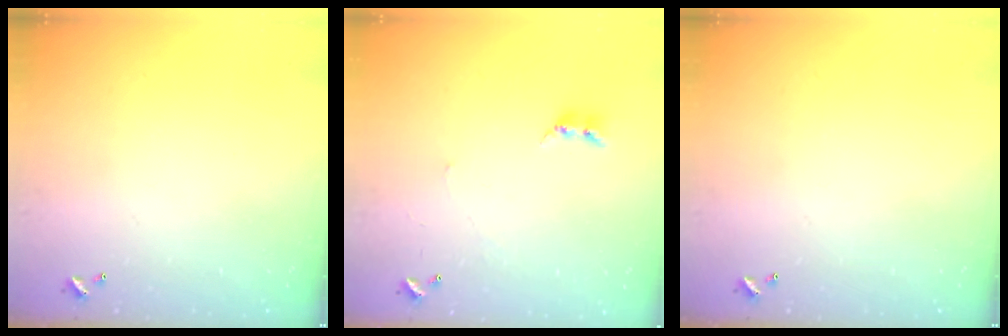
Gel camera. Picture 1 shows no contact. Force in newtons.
{"total": 2.4, "press": 2.4, "slide": 0.2}
{"total": 0.0}